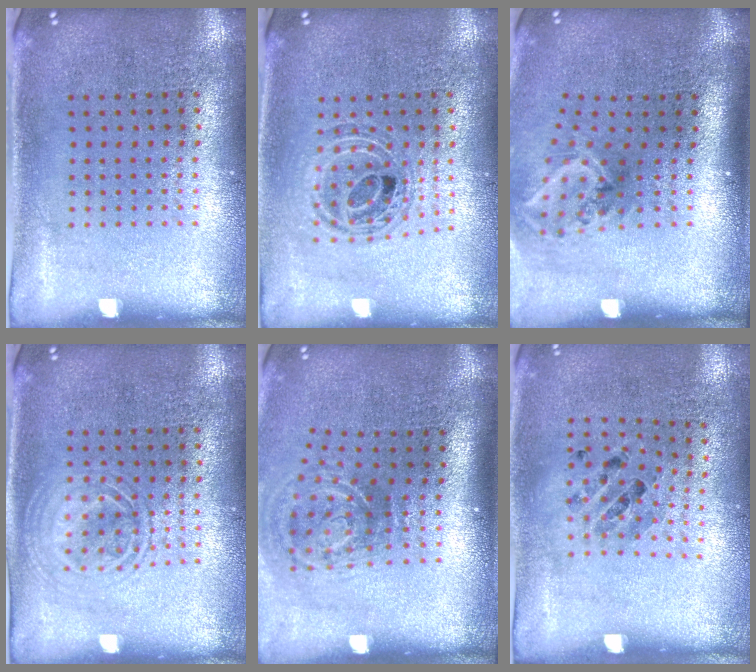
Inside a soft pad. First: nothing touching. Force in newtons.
{"total": 0.9, "press": 0.9, "slide": 0.2}
{"total": 2.1, "press": 1.3, "slide": 1.7}
{"total": 1.3, "press": 1.3, "slide": 0.2}
{"total": 2.0, "press": 1.3, "slide": 1.6}
{"total": 0.9, "press": 0.7, "slide": 0.5}